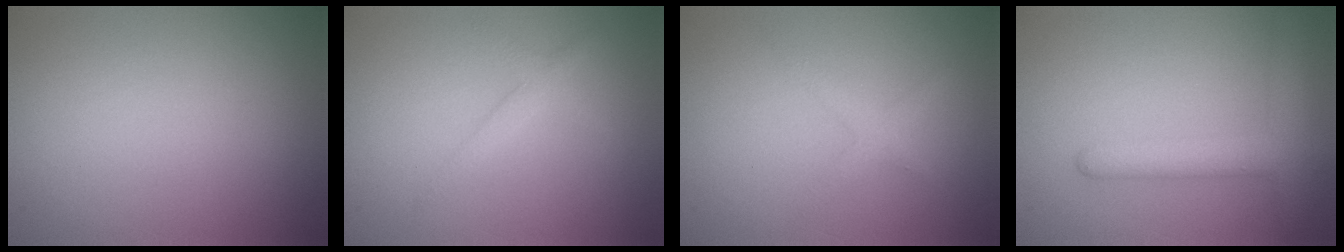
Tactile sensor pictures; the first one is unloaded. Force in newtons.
{"total": 1.3, "press": 1.3, "slide": 0.1}
{"total": 1.6, "press": 1.6, "slide": 0.1}
{"total": 4.2, "press": 4.2, "slide": 0.2}